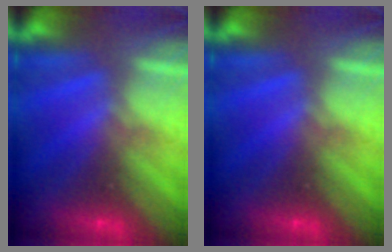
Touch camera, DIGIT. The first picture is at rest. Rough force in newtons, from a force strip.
{"total": 0.0}